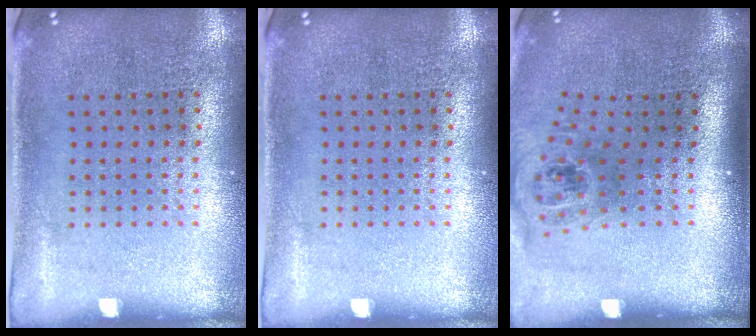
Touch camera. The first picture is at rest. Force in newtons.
{"total": 0.0}
{"total": 1.6, "press": 1.2, "slide": 1.2}